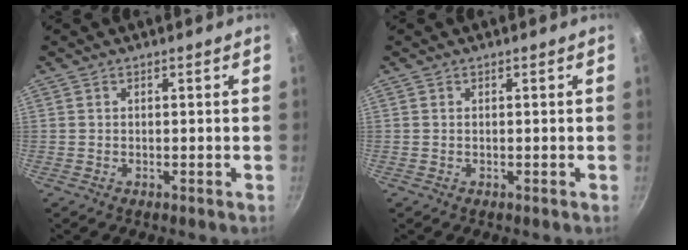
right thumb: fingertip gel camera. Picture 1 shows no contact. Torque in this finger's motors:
{"motor_torque": [-0.15, 0.05, 0.24, -0.08, 0.01]}